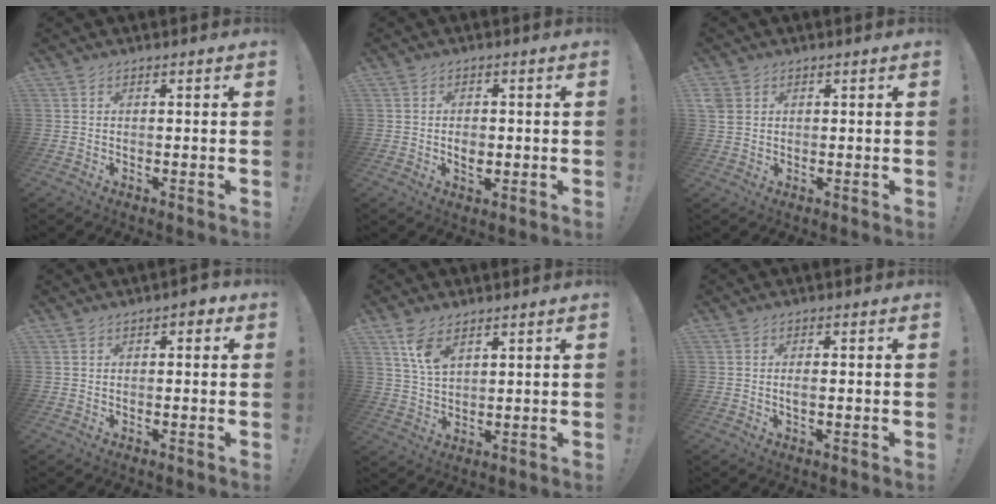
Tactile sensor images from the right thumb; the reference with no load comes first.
{"total": 3.2, "force": [-0.6, 2.1, 2.4], "torque": [-0.019, -0.003, -0.014]}
{"total": 3.3, "force": [1.4, 2.7, 1.4], "torque": [-0.035, 0.000, 0.027]}
{"total": 1.7, "force": [0.3, 1.1, 1.3], "torque": [-0.014, 0.003, 0.002]}
{"total": 7.3, "force": [4.4, 3.6, 4.5], "torque": [-0.075, -0.021, 0.082]}
{"total": 1.8, "force": [-0.3, 0.8, 1.6], "torque": [-0.026, 0.001, -0.007]}